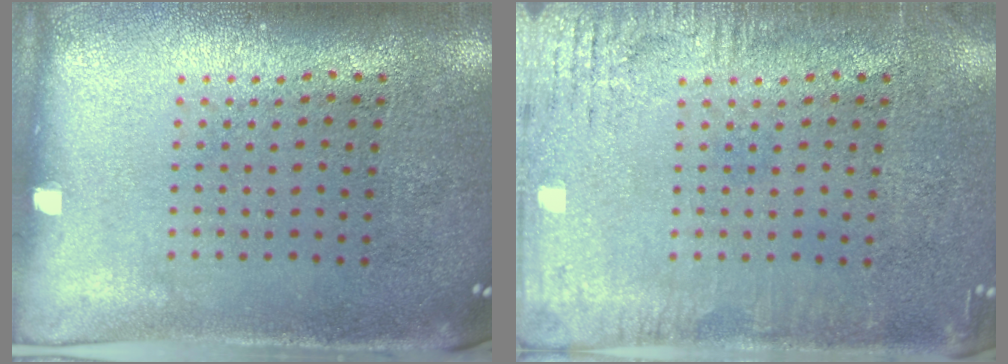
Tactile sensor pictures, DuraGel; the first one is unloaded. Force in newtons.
{"total": 2.7, "press": 2.7, "slide": 0.2}